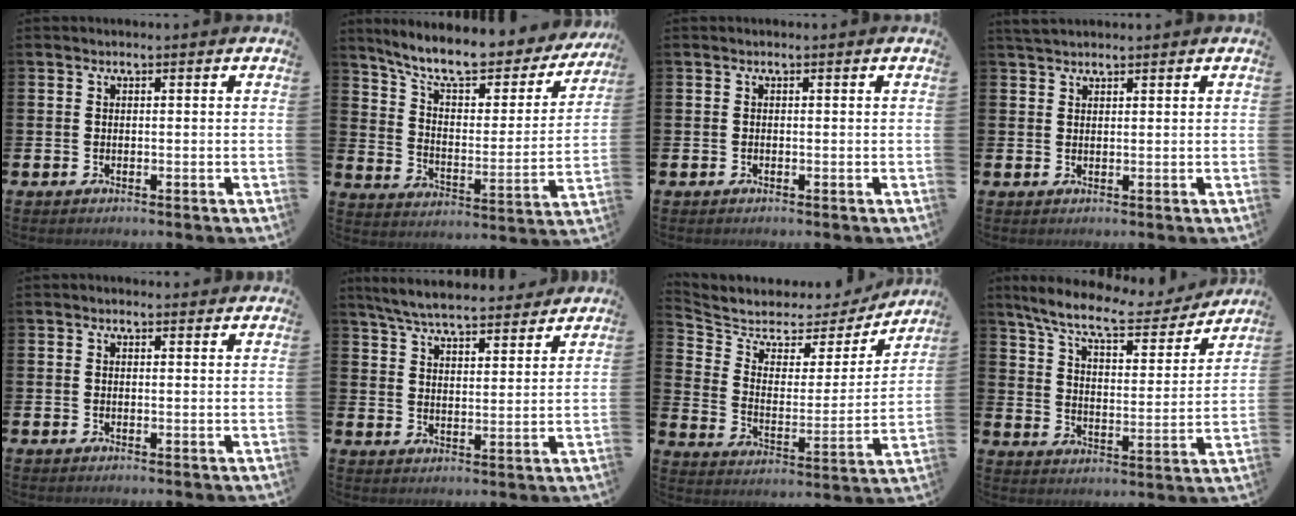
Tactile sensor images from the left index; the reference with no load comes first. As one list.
[{"total": 10.0, "force": [8.7, 2.5, 4.3], "torque": [-0.110, -0.058, 0.146]}, {"total": 0.0}, {"total": 2.0, "force": [1.9, 0.5, 0.4], "torque": [-0.003, -0.003, 0.033]}, {"total": 0.7, "force": [0.6, 0.2, 0.3], "torque": [0.002, 0.000, 0.008]}, {"total": 6.5, "force": [6.2, 0.9, 1.7], "torque": [-0.059, -0.028, 0.111]}, {"total": 5.3, "force": [4.7, 2.4, 0.6], "torque": [-0.053, -0.041, 0.073]}, {"total": 9.6, "force": [8.4, 1.9, 4.2], "torque": [-0.115, -0.049, 0.143]}]